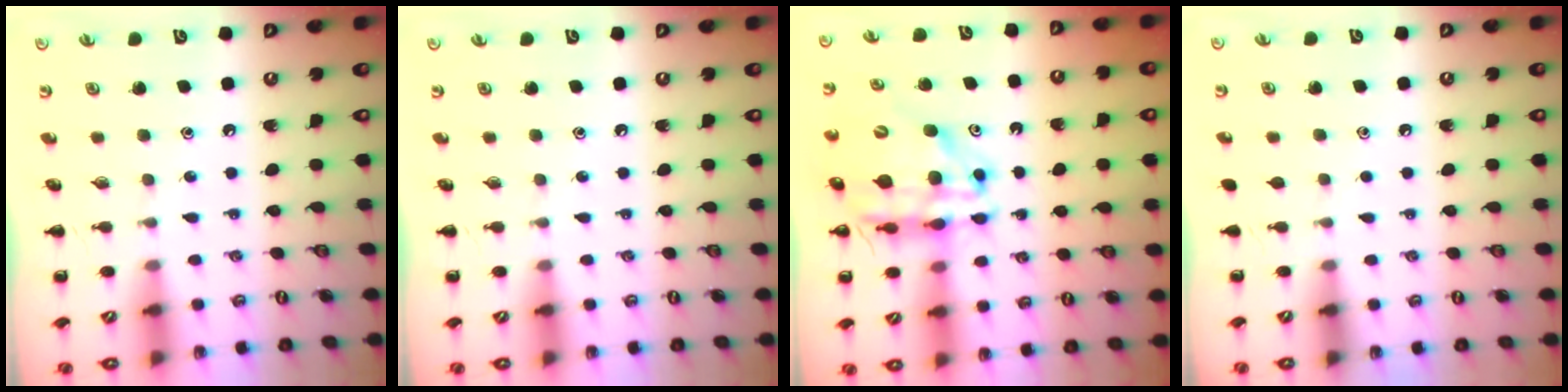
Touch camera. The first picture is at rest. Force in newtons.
{"total": 0.0}
{"total": 15.0, "press": 14.4, "slide": 4.1}
{"total": 0.6, "press": 0.6, "slide": 0.1}